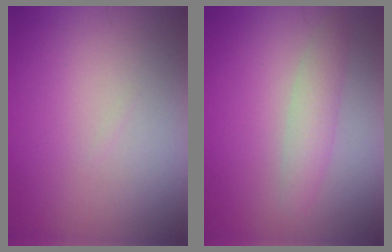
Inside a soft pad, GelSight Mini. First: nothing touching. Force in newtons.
{"total": 2.5, "press": 2.5, "slide": 0.1}